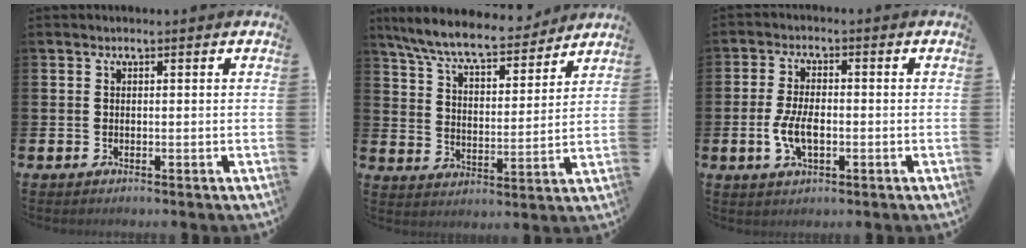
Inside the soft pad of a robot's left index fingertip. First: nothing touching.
{"total": 8.6, "force": [7.9, 1.3, 3.2], "torque": [-0.100, -0.048, 0.140]}
{"total": 5.0, "force": [-0.9, 2.5, 4.2], "torque": [-0.087, 0.000, -0.019]}